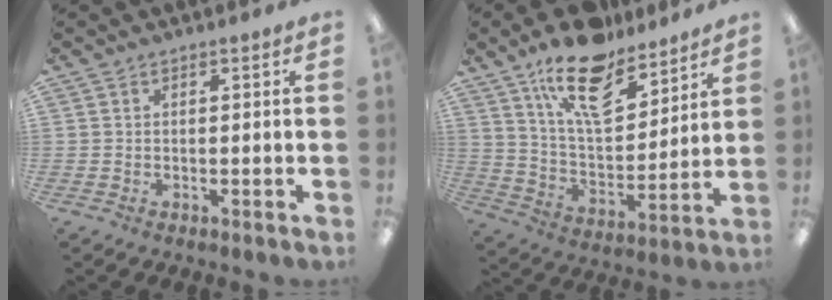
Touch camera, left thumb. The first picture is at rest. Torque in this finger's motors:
{"motor_torque": [0.26, 0.18, 1.50, -1.27, 0.21]}